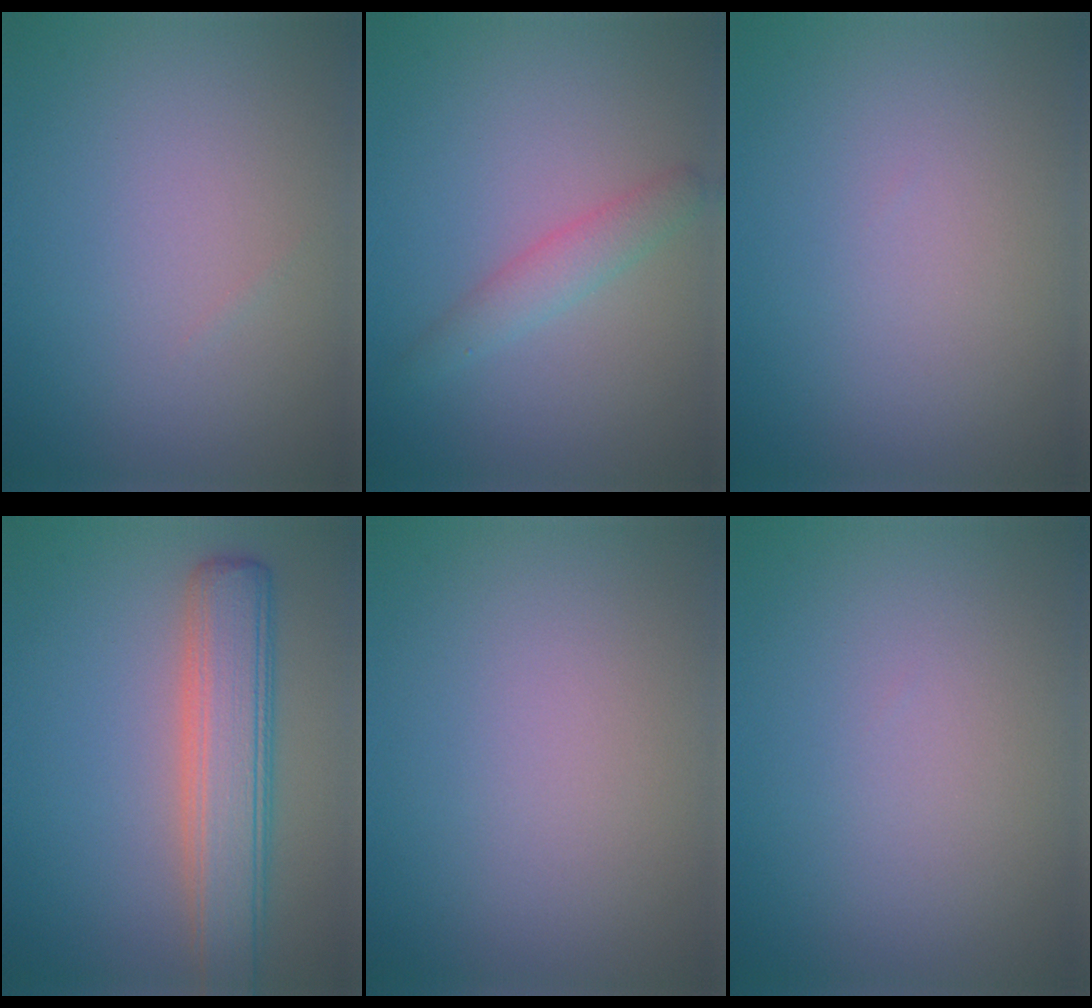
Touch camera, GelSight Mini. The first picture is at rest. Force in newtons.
{"total": 2.1, "press": 2.1, "slide": 0.0}
{"total": 0.0}
{"total": 5.8, "press": 5.8, "slide": 0.5}
{"total": 0.0}
{"total": 0.0}